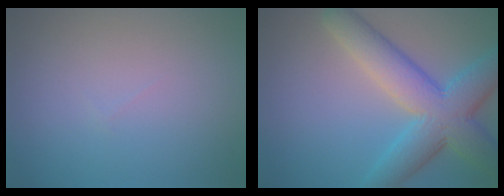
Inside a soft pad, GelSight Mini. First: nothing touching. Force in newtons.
{"total": 8.2, "press": 8.2, "slide": 0.1}